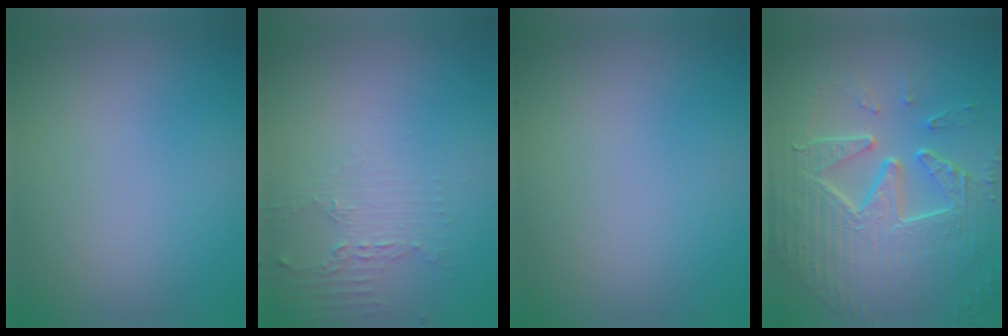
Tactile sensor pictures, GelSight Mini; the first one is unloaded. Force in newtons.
{"total": 2.1, "press": 1.5, "slide": 1.4}
{"total": 0.0}
{"total": 9.6, "press": 6.6, "slide": 7.0}